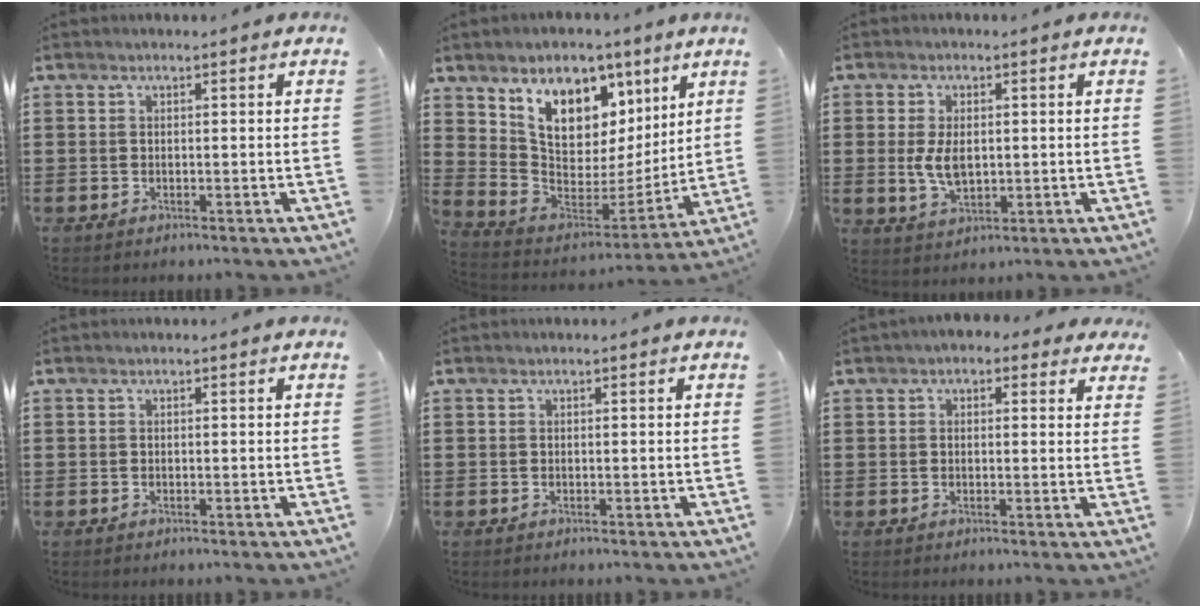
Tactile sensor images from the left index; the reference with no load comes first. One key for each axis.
{"total": 10.5, "fx": 6.6, "fy": 6.6, "fz": 4.7, "tx": -0.111, "ty": -0.037, "tz": 0.126}
{"total": 5.3, "fx": 0.3, "fy": 3.1, "fz": 4.3, "tx": -0.099, "ty": 0.005, "tz": 0.001}
{"total": 0.0}
{"total": 0.0}
{"total": 1.9, "fx": 1.0, "fy": 1.3, "fz": 0.9, "tx": -0.015, "ty": 0.008, "tz": 0.014}